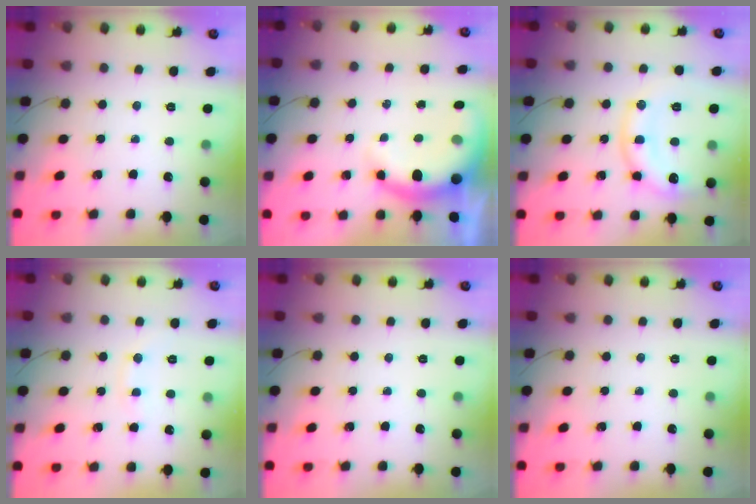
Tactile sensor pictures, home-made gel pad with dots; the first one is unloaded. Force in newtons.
{"total": 7.9, "press": 7.8, "slide": 1.5}
{"total": 12.7, "press": 12.7, "slide": 0.8}
{"total": 4.3, "press": 4.1, "slide": 1.4}
{"total": 0.0}
{"total": 0.0}